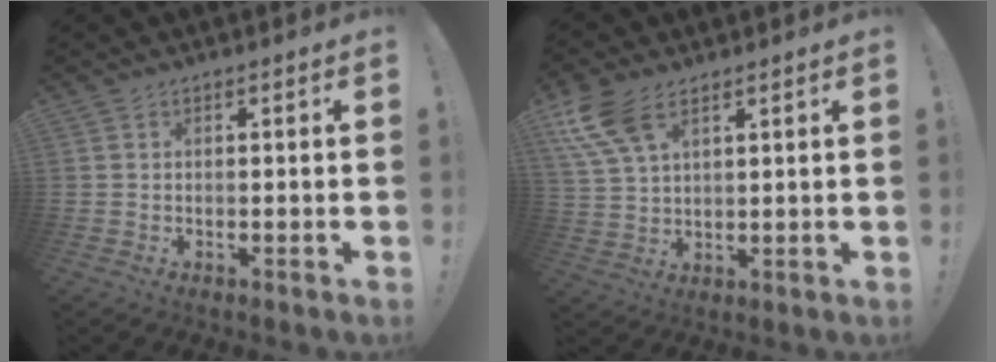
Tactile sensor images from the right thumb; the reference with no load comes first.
{"total": 11.0, "force": [6.2, 5.5, 7.2], "torque": [-0.145, -0.023, 0.119]}